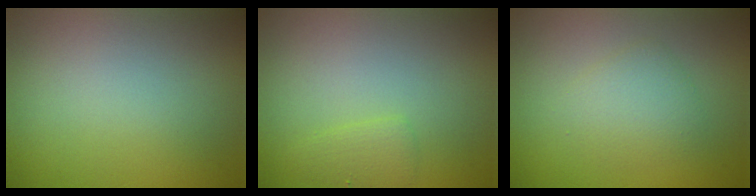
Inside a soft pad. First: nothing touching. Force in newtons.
{"total": 1.4, "press": 1.4, "slide": 0.1}
{"total": 2.2, "press": 2.2, "slide": 0.0}